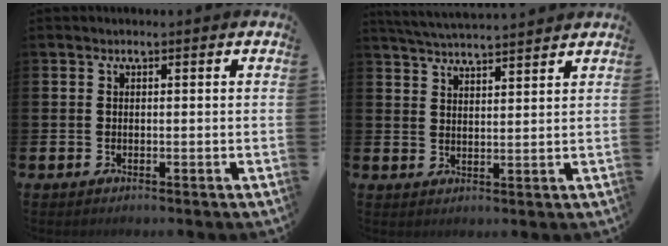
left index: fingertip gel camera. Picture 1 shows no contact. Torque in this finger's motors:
{"motor_torque": [0.87, -1.26, 0.42, 0.07]}